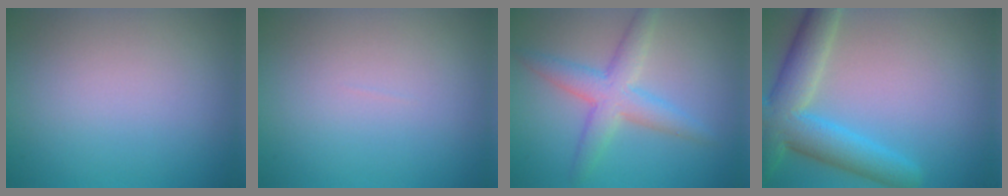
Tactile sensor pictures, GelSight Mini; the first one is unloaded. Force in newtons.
{"total": 0.0}
{"total": 4.4, "press": 4.4, "slide": 0.0}
{"total": 7.3, "press": 7.3, "slide": 0.4}